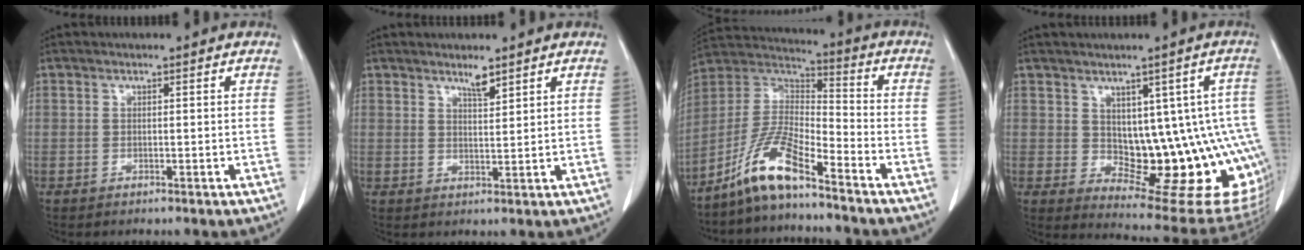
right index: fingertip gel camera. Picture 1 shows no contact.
{"total": 2.5, "force": [2.1, 0.3, 1.4], "torque": [-0.029, -0.004, 0.039]}
{"total": 10.8, "force": [-7.9, 1.3, 7.2], "torque": [-0.159, 0.008, -0.156]}
{"total": 15.3, "force": [-0.7, 6.4, 13.9], "torque": [-0.115, 0.019, 0.017]}